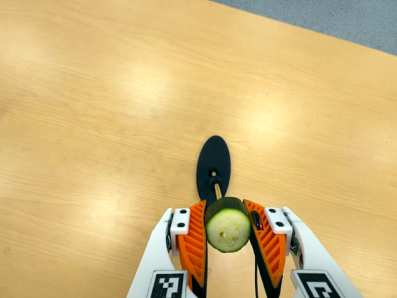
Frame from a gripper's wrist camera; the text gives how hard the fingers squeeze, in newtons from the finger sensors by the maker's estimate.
{"total": 10.9, "left": 9.9, "right": 11.9}